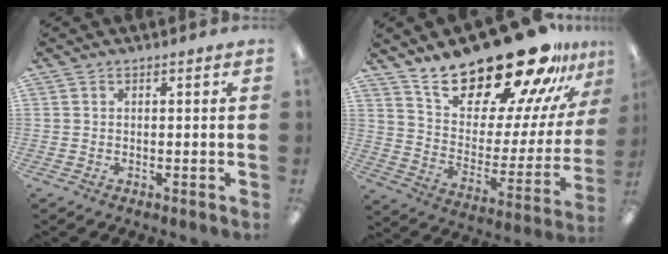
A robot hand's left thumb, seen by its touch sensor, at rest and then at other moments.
{"total": 26.0, "force": [21.6, 8.4, 11.6], "torque": [-0.174, -0.164, 0.372]}